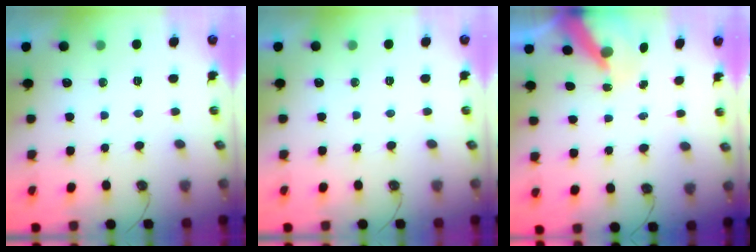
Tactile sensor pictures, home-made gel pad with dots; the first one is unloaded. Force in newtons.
{"total": 0.0}
{"total": 7.4, "press": 7.3, "slide": 1.0}